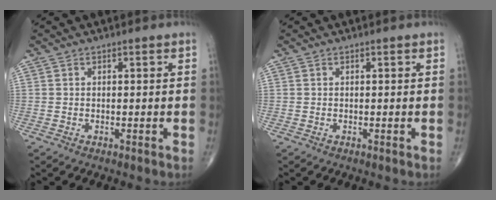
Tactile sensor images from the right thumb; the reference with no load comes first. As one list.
[{"total": 0.0}]